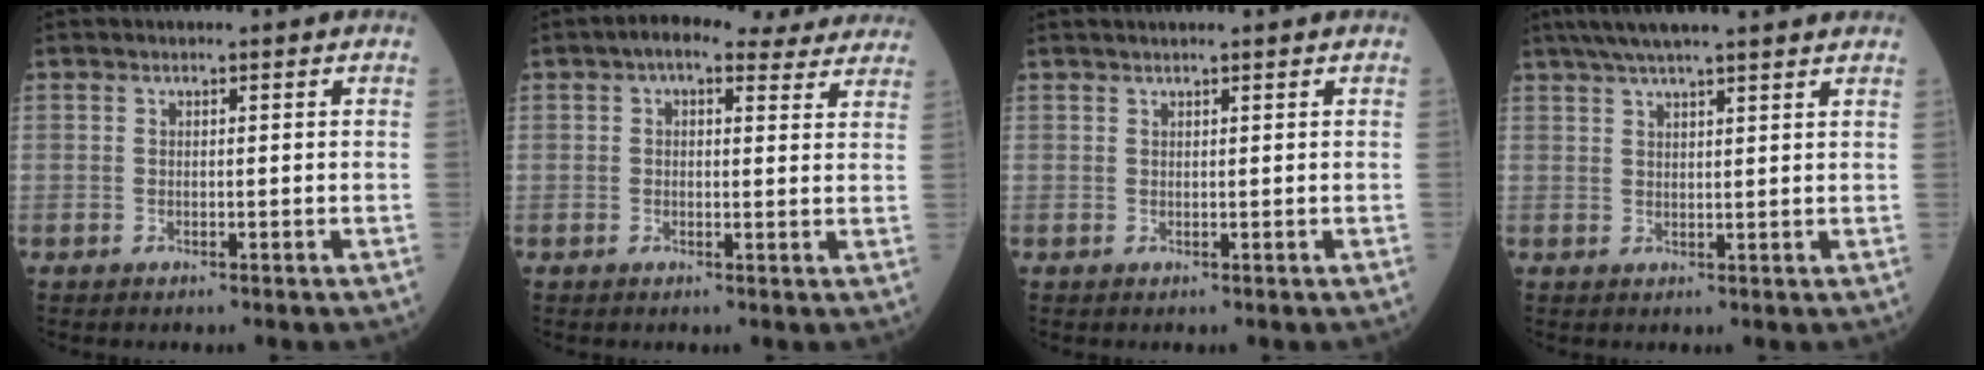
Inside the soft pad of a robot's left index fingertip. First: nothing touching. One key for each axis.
{"total": 9.3, "fx": 7.6, "fy": 3.6, "fz": 4.1, "tx": -0.046, "ty": 0.034, "tz": 0.084}
{"total": 1.9, "fx": 1.7, "fy": -0.1, "fz": 0.7, "tx": -0.006, "ty": 0.025, "tz": 0.031}
{"total": 12.1, "fx": 10.1, "fy": 0.6, "fz": 6.6, "tx": -0.109, "ty": 0.042, "tz": 0.138}